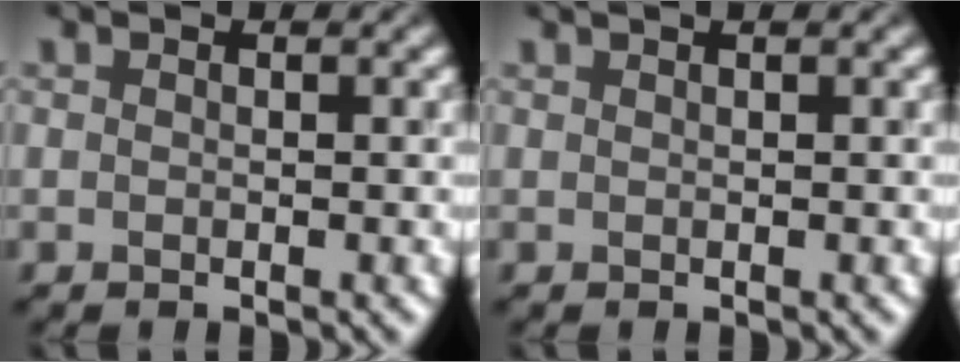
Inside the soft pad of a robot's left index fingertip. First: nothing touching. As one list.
[{"total": 0.9, "force": [0.5, 0.2, 0.7], "torque": [-0.009, 0.002, 0.002]}]